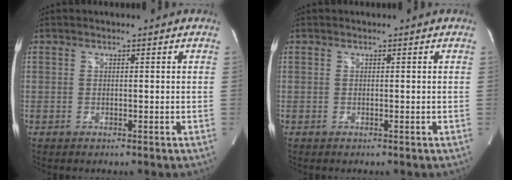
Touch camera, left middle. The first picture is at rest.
{"total": 0.0}